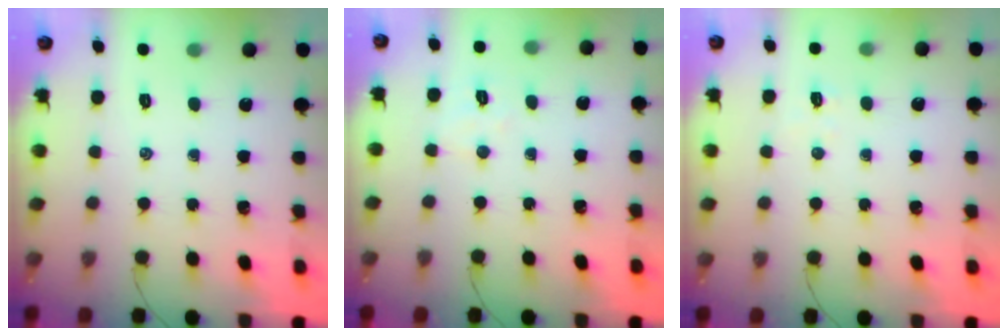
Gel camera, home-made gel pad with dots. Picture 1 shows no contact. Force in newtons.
{"total": 4.6, "press": 4.5, "slide": 0.9}
{"total": 2.9, "press": 2.8, "slide": 0.9}